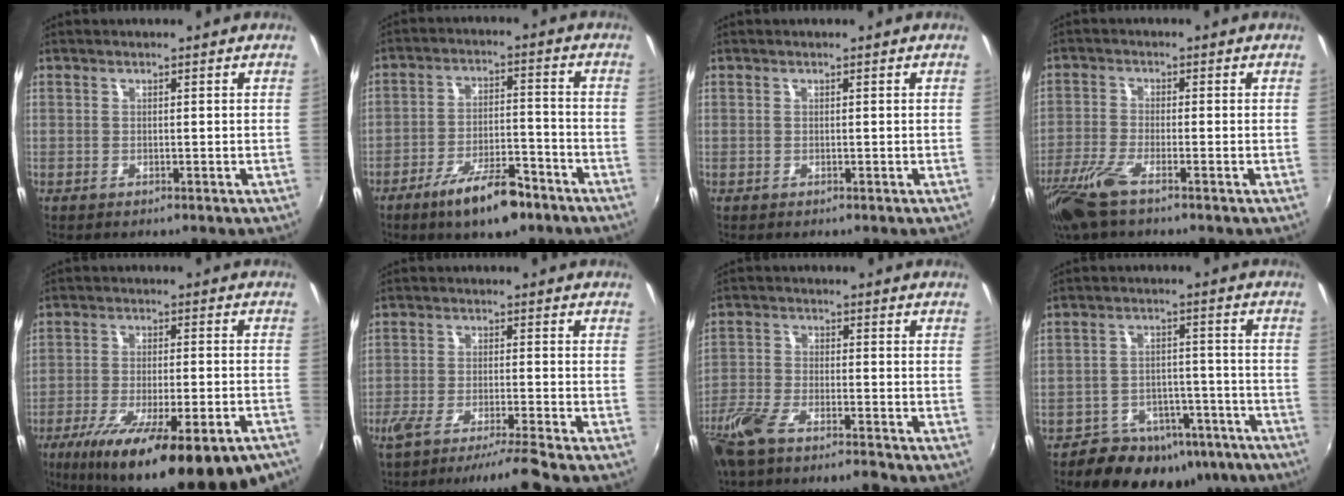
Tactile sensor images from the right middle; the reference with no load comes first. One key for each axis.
{"total": 11.3, "fx": -7.8, "fy": 3.4, "fz": 7.5, "tx": -0.145, "ty": -0.002, "tz": -0.121}
{"total": 0.0}
{"total": 7.8, "fx": -5.4, "fy": 1.3, "fz": 5.5, "tx": -0.136, "ty": -0.024, "tz": -0.109}
{"total": 24.3, "fx": -16.2, "fy": 5.5, "fz": 17.2, "tx": -0.289, "ty": -0.065, "tz": -0.234}
{"total": 8.1, "fx": -7.1, "fy": -1.2, "fz": 3.9, "tx": -0.077, "ty": -0.014, "tz": -0.119}
{"total": 9.1, "fx": -7.5, "fy": 1.6, "fz": 4.9, "tx": -0.123, "ty": -0.023, "tz": -0.145}
{"total": 15.9, "fx": -11.5, "fy": 9.1, "fz": 6.1, "tx": -0.122, "ty": 0.022, "tz": -0.138}